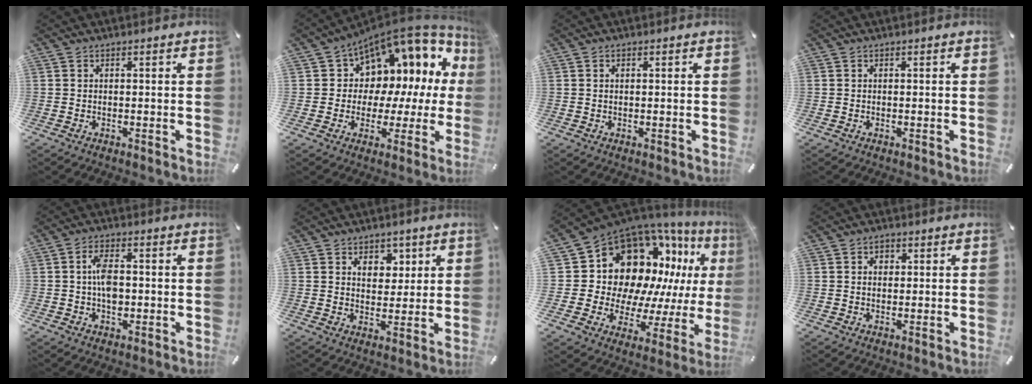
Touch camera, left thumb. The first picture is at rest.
{"total": 9.9, "force": [5.5, 7.3, 3.7], "torque": [-0.055, -0.077, 0.095]}
{"total": 0.7, "force": [0.2, 0.3, 0.6], "torque": [-0.012, 0.002, 0.002]}
{"total": 0.0}
{"total": 5.8, "force": [-0.2, 3.3, 4.8], "torque": [-0.088, 0.003, -0.005]}
{"total": 5.5, "force": [2.8, 4.2, 2.0], "torque": [-0.014, -0.009, 0.042]}
{"total": 17.3, "force": [8.7, 12.5, 8.2], "torque": [-0.128, -0.101, 0.173]}
{"total": 2.3, "force": [0.5, 1.7, 1.4], "torque": [-0.014, 0.000, 0.003]}